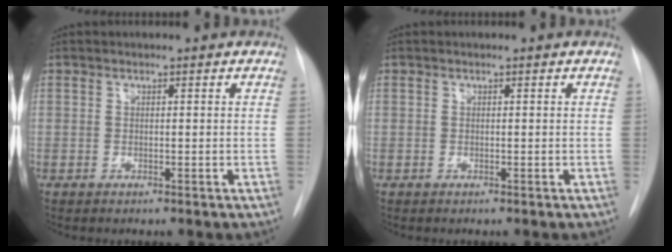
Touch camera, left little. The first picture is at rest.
{"total": 0.0}